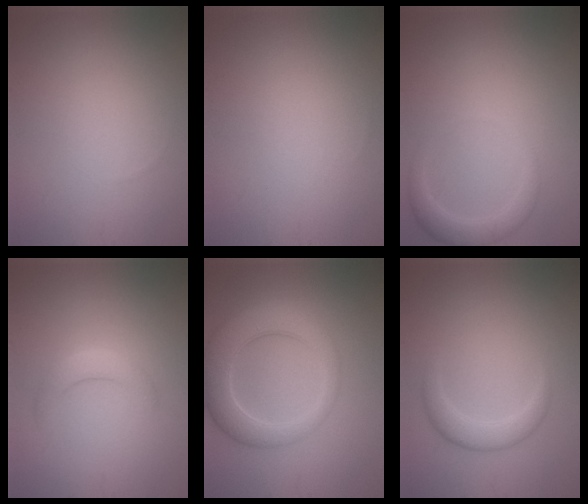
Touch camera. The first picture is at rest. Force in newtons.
{"total": 0.0}
{"total": 2.1, "press": 2.1, "slide": 0.2}
{"total": 2.0, "press": 2.0, "slide": 0.1}
{"total": 5.8, "press": 5.8, "slide": 0.4}
{"total": 2.2, "press": 2.2, "slide": 0.1}